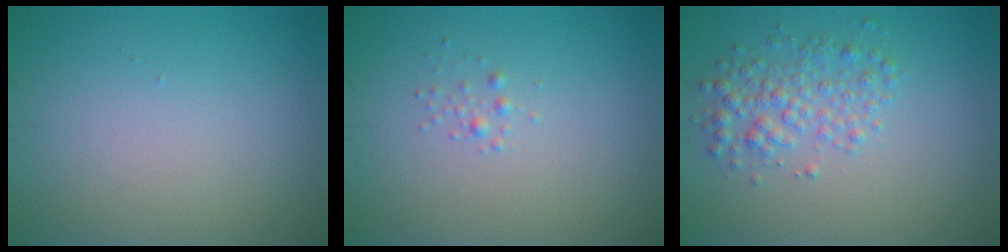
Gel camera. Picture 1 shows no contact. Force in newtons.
{"total": 0.7, "press": 0.7, "slide": 0.0}
{"total": 3.0, "press": 3.0, "slide": 0.0}